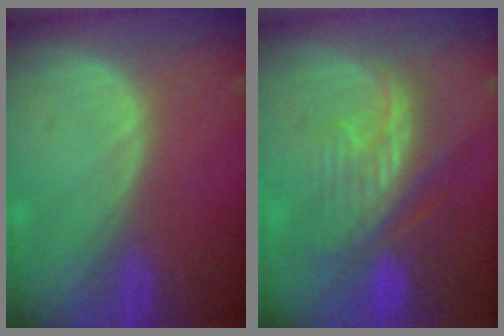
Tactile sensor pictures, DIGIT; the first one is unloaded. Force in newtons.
{"total": 9.7, "press": 8.9, "slide": 3.8}